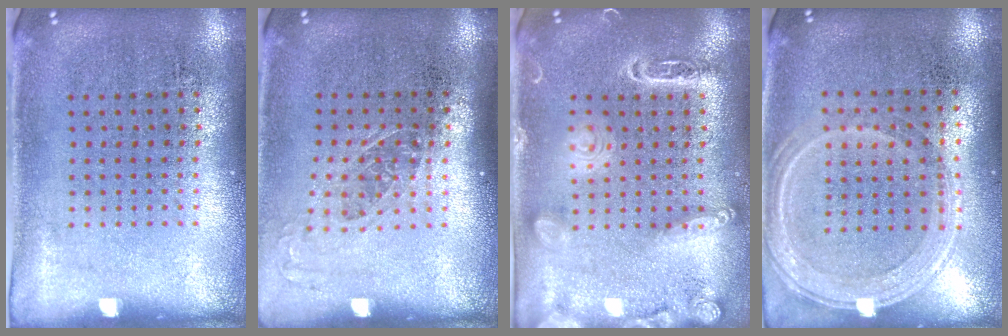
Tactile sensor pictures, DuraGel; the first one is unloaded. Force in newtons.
{"total": 1.2, "press": 0.9, "slide": 0.7}
{"total": 1.8, "press": 1.8, "slide": 0.1}
{"total": 1.2, "press": 1.1, "slide": 0.5}